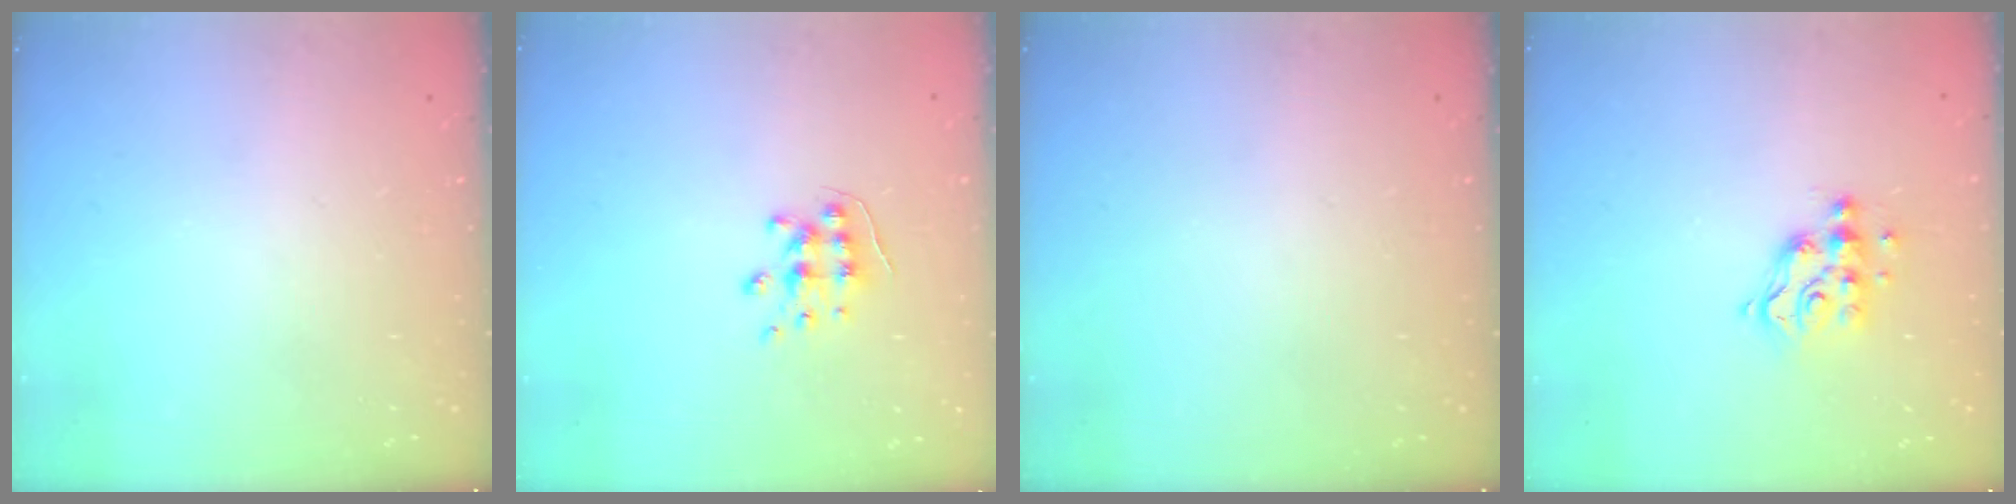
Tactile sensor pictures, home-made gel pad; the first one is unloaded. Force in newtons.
{"total": 5.9, "press": 5.9, "slide": 0.5}
{"total": 0.0}
{"total": 9.6, "press": 9.6, "slide": 0.7}